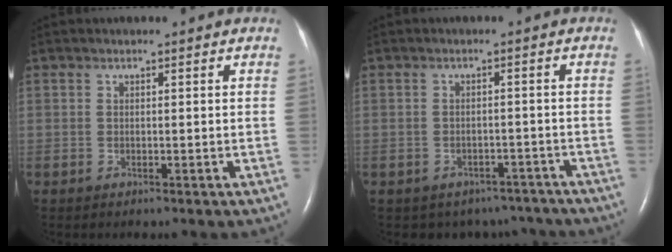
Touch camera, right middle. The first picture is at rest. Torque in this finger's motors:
{"motor_torque": [0.14, -0.17, 0.07, 0.01]}